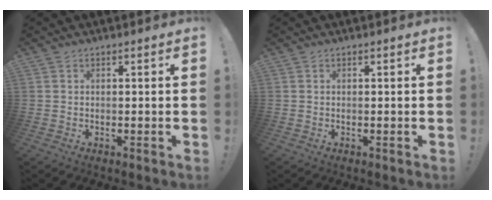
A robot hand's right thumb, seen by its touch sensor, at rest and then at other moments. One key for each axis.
{"total": 0.0}